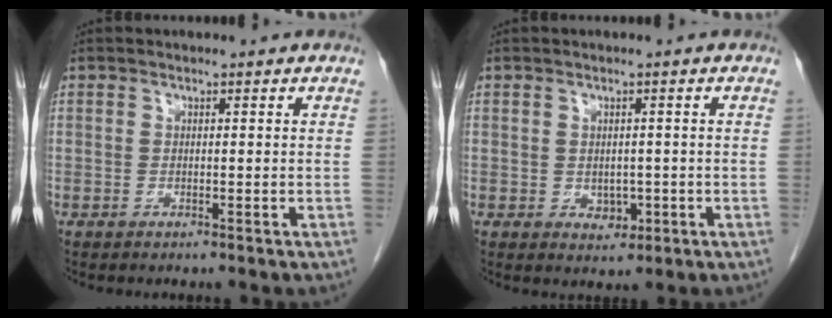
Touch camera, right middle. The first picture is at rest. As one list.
[{"total": 2.4, "force": [-0.5, 1.8, 1.5], "torque": [-0.020, 0.001, 0.002]}]